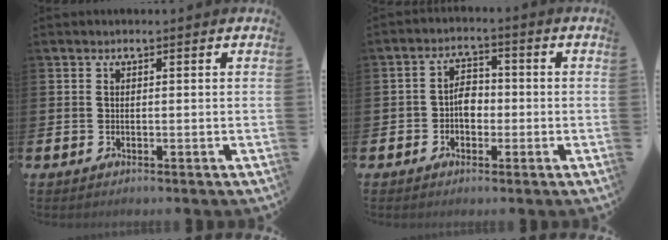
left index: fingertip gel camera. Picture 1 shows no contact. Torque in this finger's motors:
{"motor_torque": [0.03, 0.16, 0.04, 0.03]}